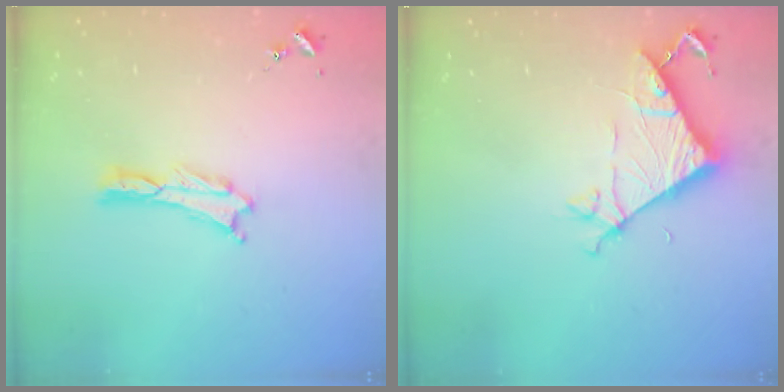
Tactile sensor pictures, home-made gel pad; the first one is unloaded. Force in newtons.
{"total": 7.2, "press": 7.2, "slide": 0.4}